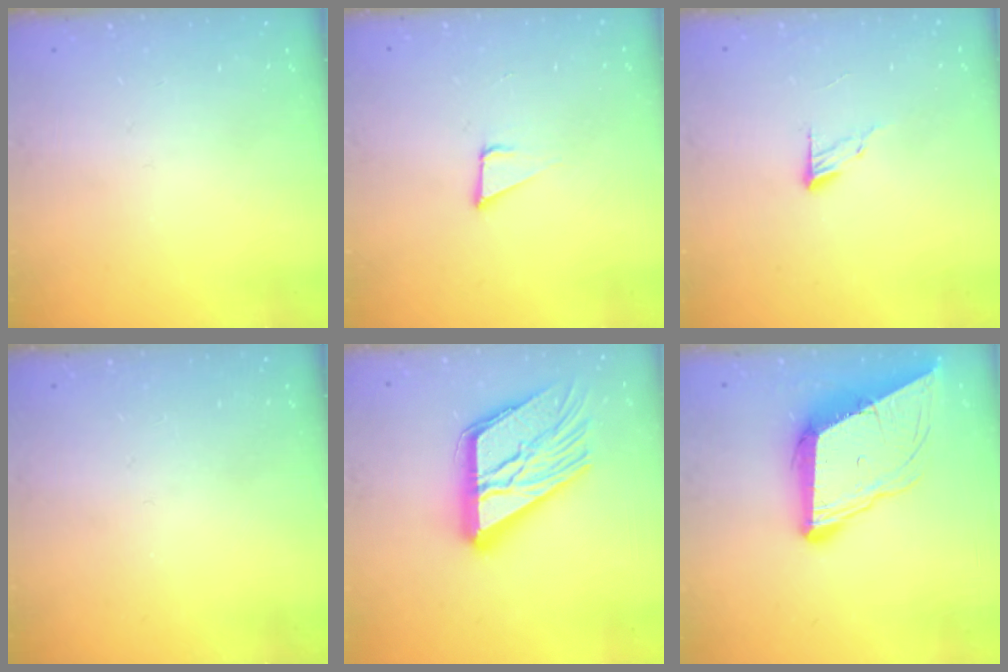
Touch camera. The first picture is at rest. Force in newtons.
{"total": 3.7, "press": 3.1, "slide": 2.1}
{"total": 6.1, "press": 6.1, "slide": 0.5}
{"total": 0.0}
{"total": 22.9, "press": 22.8, "slide": 2.3}
{"total": 11.1, "press": 10.6, "slide": 3.3}